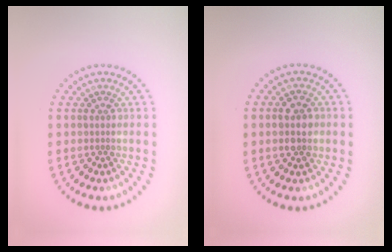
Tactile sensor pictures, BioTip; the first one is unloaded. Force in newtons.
{"total": 2.8, "press": 2.8, "slide": 0.1}